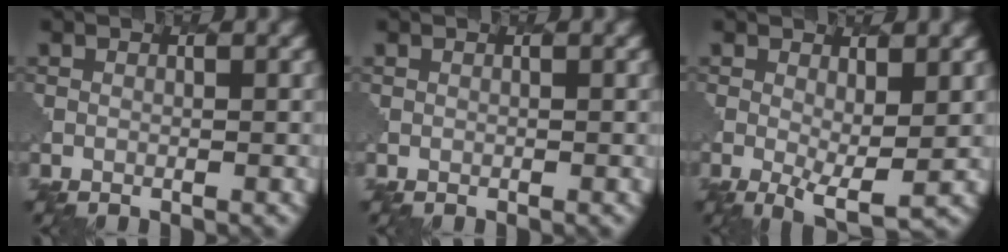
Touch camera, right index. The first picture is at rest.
{"total": 0.0}
{"total": 3.6, "force": [0.0, 1.3, 3.4], "torque": [-0.061, -0.016, 0.004]}